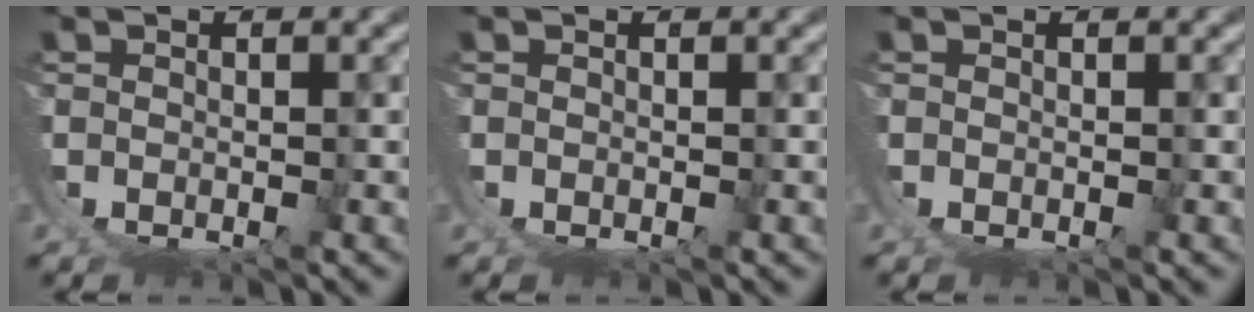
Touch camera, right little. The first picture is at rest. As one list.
[{"total": 0.0}, {"total": 0.0}]